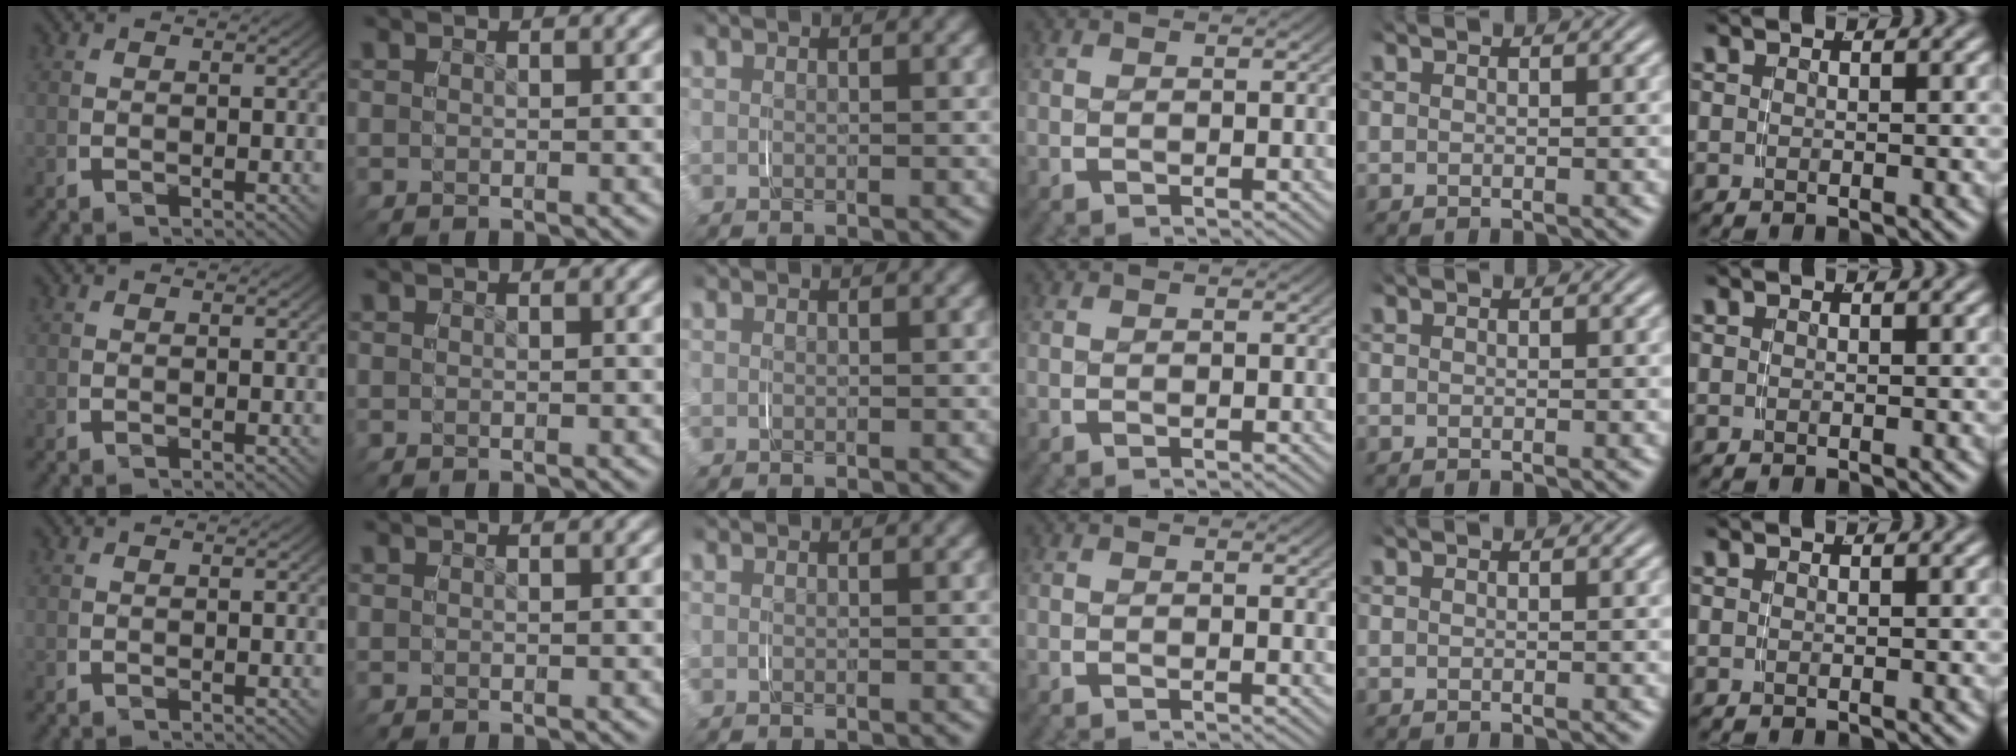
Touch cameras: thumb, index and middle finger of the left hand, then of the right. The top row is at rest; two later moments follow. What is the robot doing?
{"motion": "grasp_and_lifting", "object": "jewelry box"}